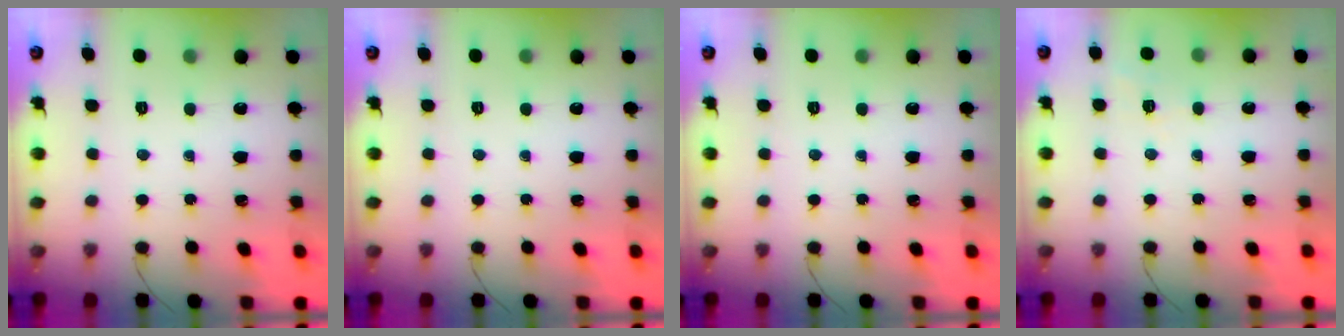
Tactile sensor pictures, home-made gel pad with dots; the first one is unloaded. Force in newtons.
{"total": 0.0}
{"total": 0.0}
{"total": 3.7, "press": 3.3, "slide": 1.7}